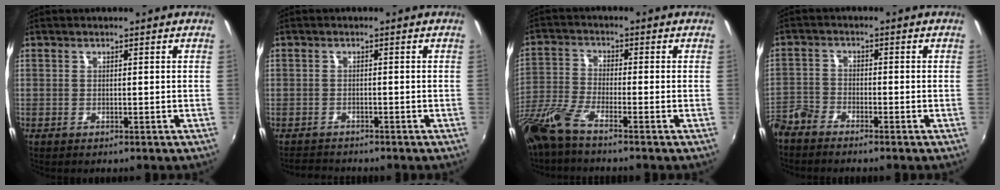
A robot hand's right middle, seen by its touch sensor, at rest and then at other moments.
{"total": 2.8, "force": [-2.6, 1.1, -0.1], "torque": [-0.007, 0.008, -0.047]}
{"total": 8.2, "force": [-6.4, 0.6, 5.1], "torque": [-0.120, -0.020, -0.132]}
{"total": 4.2, "force": [-3.8, 1.4, 0.9], "torque": [-0.026, -0.006, -0.087]}